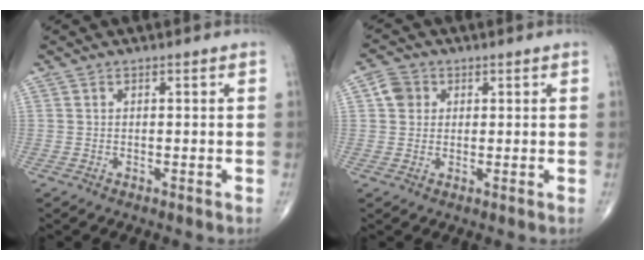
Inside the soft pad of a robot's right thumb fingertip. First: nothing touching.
{"total": 4.0, "force": [1.0, 3.5, 1.6], "torque": [-0.015, 0.005, 0.013]}